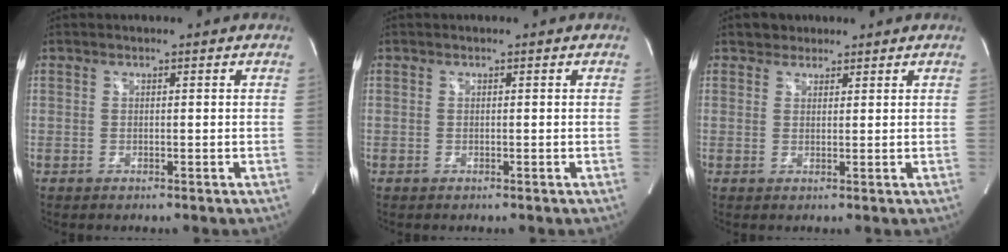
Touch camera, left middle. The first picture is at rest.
{"total": 0.0}
{"total": 2.1, "force": [1.6, 1.4, 0.0], "torque": [0.002, 0.011, 0.022]}